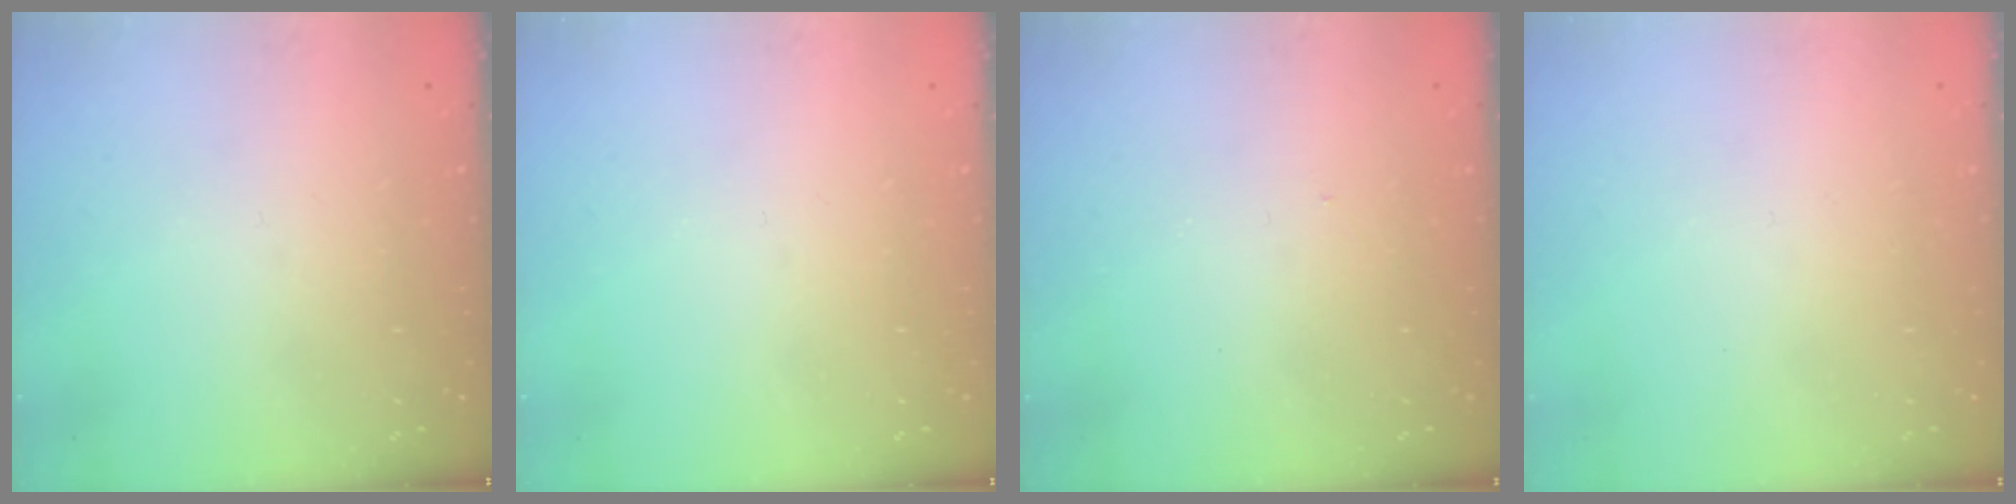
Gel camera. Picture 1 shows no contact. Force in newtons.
{"total": 0.0}
{"total": 3.1, "press": 3.1, "slide": 0.5}
{"total": 1.6, "press": 1.6, "slide": 0.1}